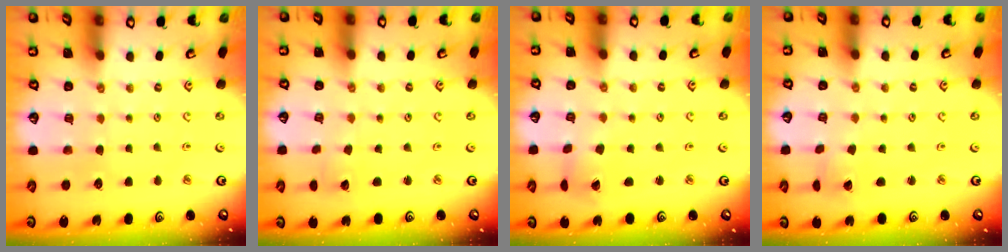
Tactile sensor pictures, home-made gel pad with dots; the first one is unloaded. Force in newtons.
{"total": 1.5, "press": 1.5, "slide": 0.0}
{"total": 1.2, "press": 1.1, "slide": 0.3}
{"total": 1.5, "press": 1.5, "slide": 0.0}